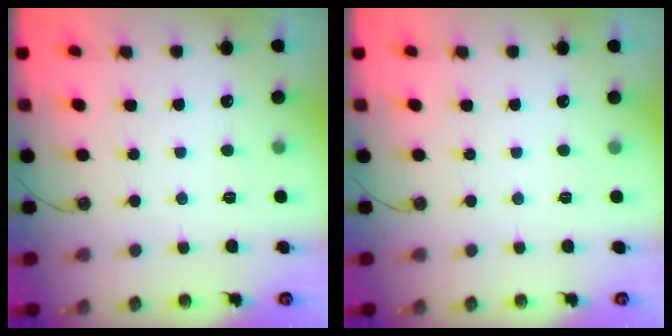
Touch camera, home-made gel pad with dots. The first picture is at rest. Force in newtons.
{"total": 0.0}